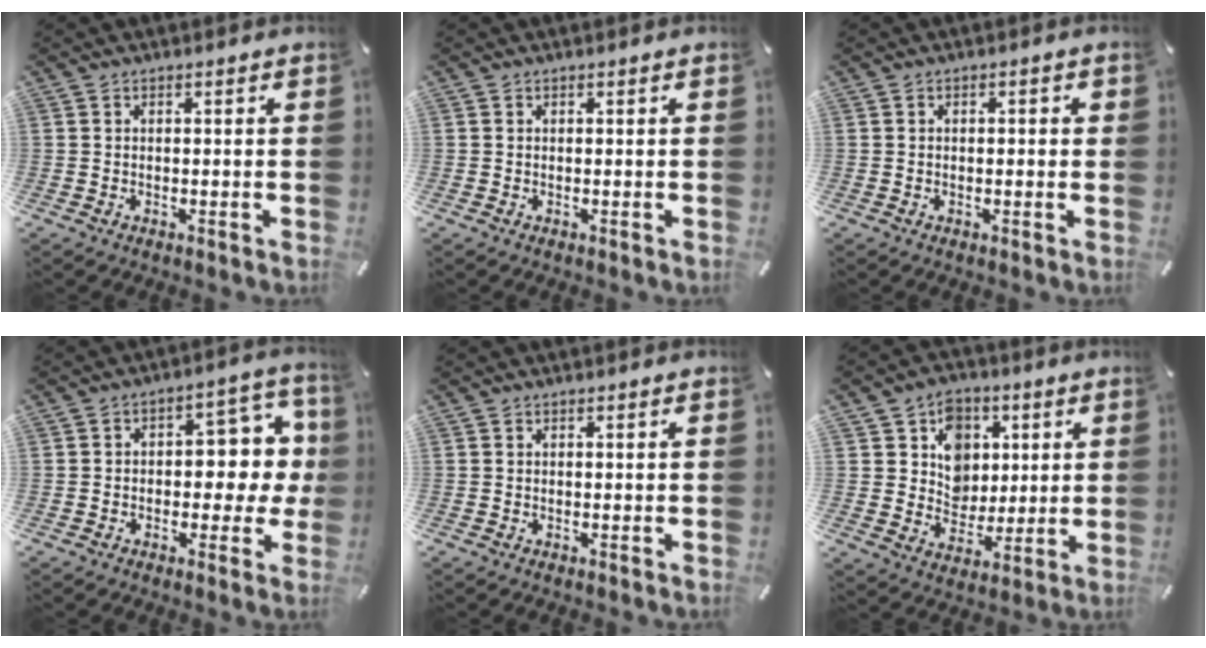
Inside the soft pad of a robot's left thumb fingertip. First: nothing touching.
{"total": 0.0}
{"total": 1.5, "force": [-0.3, 0.6, 1.3], "torque": [-0.023, 0.003, -0.006]}
{"total": 10.5, "force": [0.4, 6.6, 8.2], "torque": [-0.093, -0.010, 0.004]}
{"total": 0.0}
{"total": 10.3, "force": [2.8, 9.4, 3.3], "torque": [-0.044, -0.016, 0.053]}